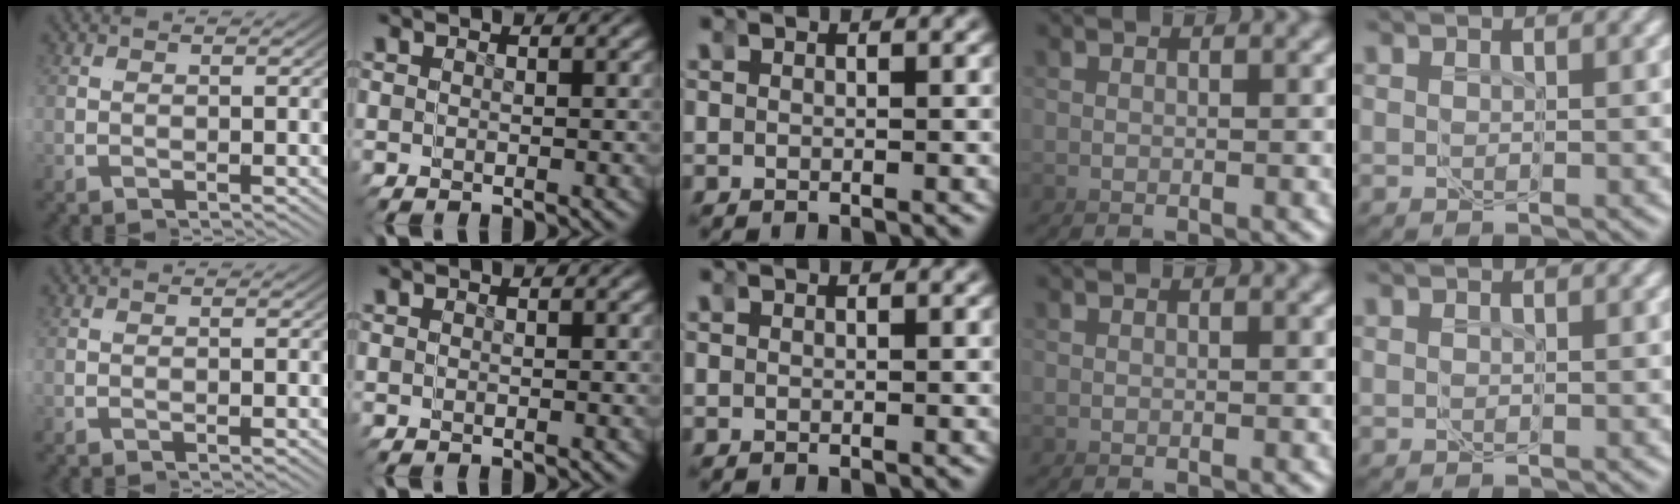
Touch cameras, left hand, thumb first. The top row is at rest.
{}